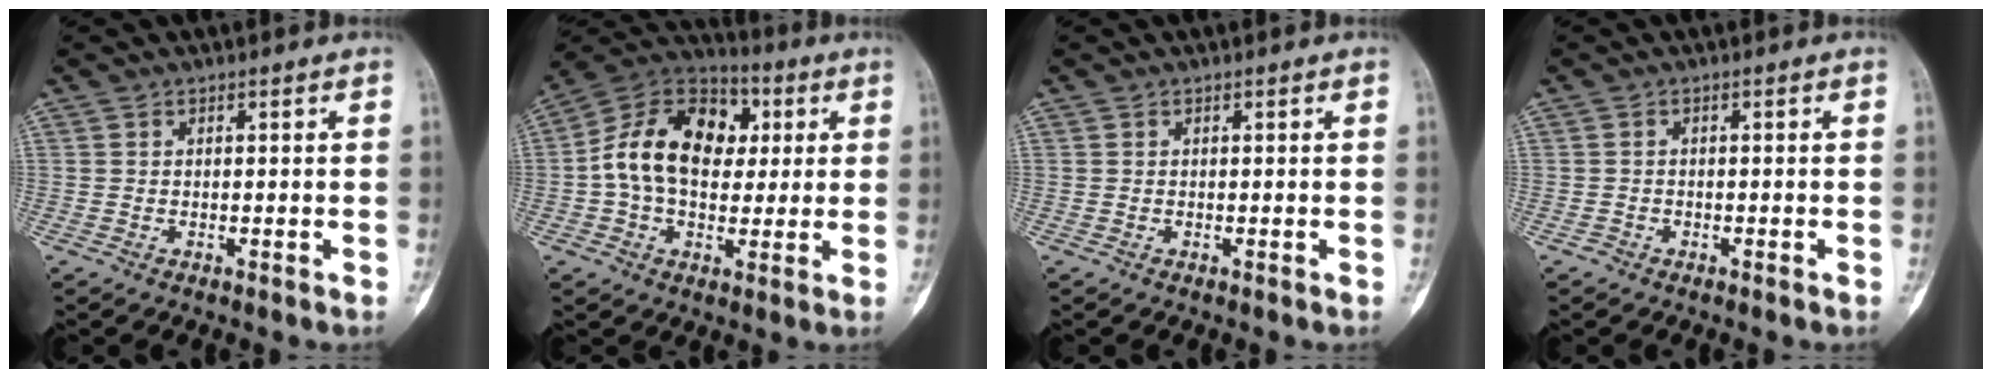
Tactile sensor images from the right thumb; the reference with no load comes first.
{"total": 17.5, "force": [2.0, 12.4, 12.3], "torque": [-0.183, 0.027, 0.024]}
{"total": 0.0}
{"total": 0.8, "force": [-0.6, 0.5, -0.1], "torque": [0.000, 0.003, -0.015]}